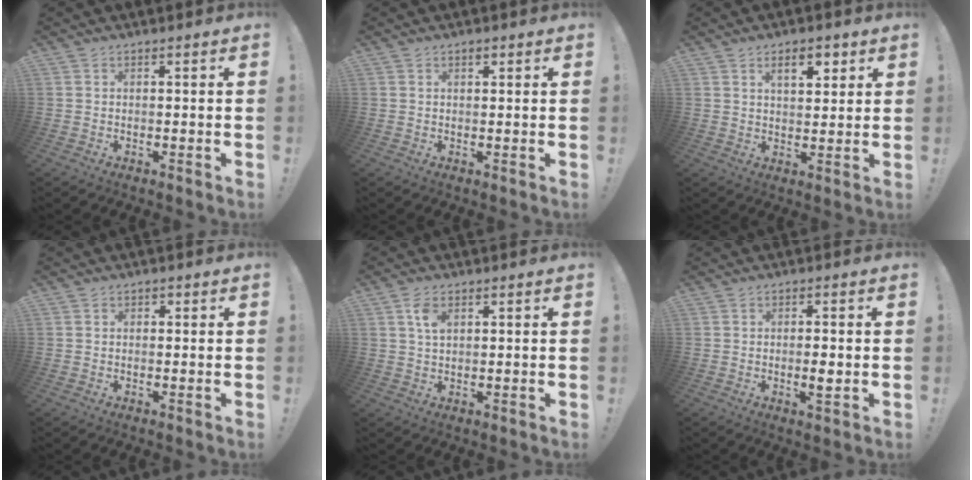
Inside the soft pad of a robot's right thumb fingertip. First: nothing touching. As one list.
[{"total": 0.8, "force": [0.5, 0.5, 0.3], "torque": [0.001, -0.001, 0.008]}, {"total": 6.6, "force": [3.4, 3.1, 4.8], "torque": [-0.064, -0.008, 0.055]}, {"total": 0.8, "force": [0.1, 0.8, 0.1], "torque": [0.007, 0.000, -0.001]}, {"total": 4.6, "force": [2.0, 2.5, 3.4], "torque": [-0.054, -0.003, 0.034]}, {"total": 3.2, "force": [-0.7, 0.6, 3.1], "torque": [-0.042, -0.004, -0.013]}]